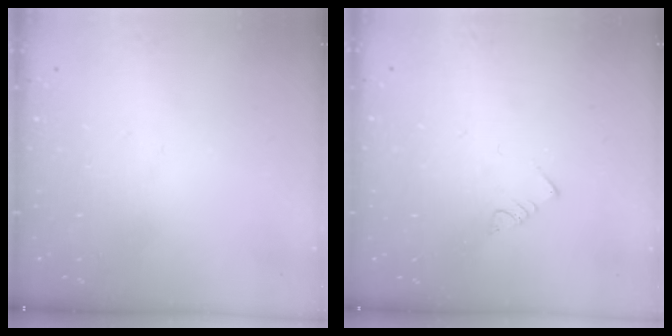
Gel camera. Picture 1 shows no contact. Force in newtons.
{"total": 3.0, "press": 3.0, "slide": 0.2}